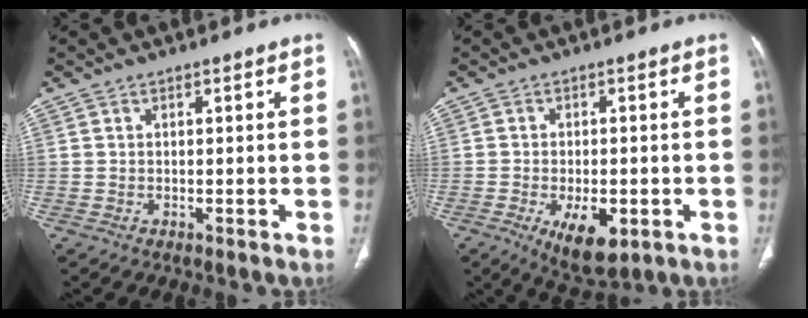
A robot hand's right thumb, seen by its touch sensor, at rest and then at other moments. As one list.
[{"total": 9.0, "force": [-3.2, 4.4, 7.2], "torque": [-0.103, -0.004, -0.037]}]